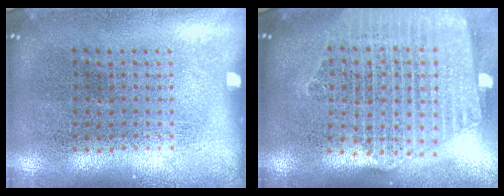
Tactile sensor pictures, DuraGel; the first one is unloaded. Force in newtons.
{"total": 2.4, "press": 2.2, "slide": 1.2}